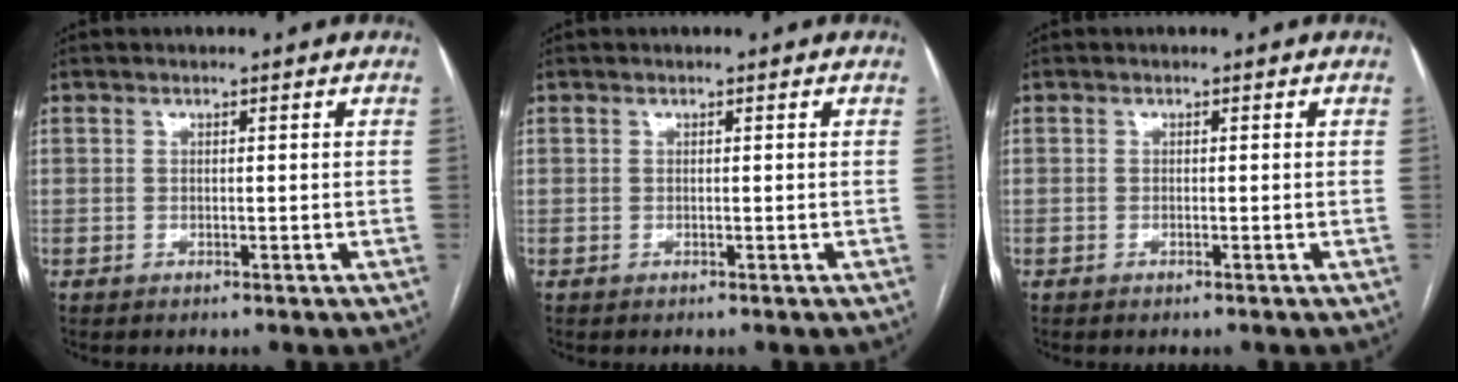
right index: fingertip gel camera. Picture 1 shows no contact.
{"total": 0.0}
{"total": 0.0}